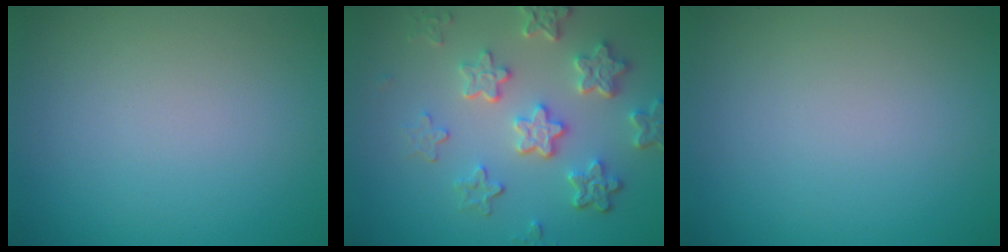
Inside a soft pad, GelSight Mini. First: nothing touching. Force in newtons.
{"total": 5.8, "press": 4.4, "slide": 3.8}
{"total": 0.0}